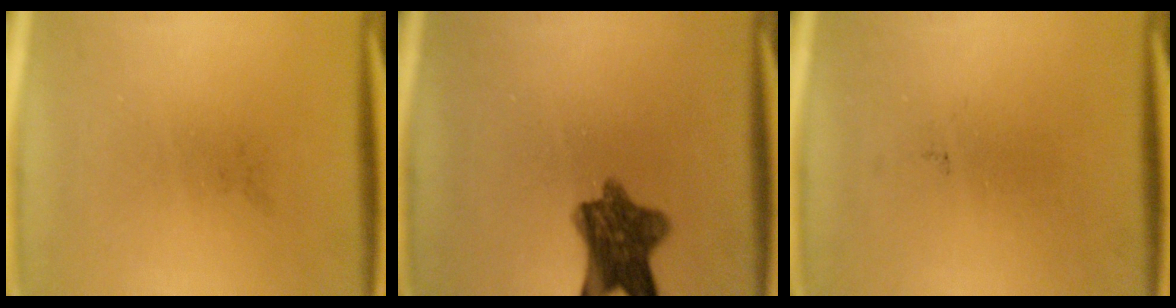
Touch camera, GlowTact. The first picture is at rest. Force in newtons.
{"total": 8.6}
{"total": 0.0}